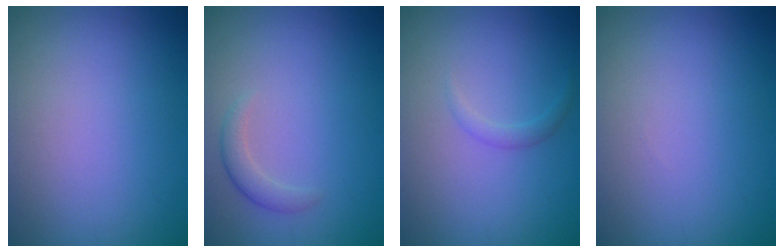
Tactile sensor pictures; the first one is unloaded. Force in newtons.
{"total": 1.5, "press": 1.5, "slide": 0.1}
{"total": 1.0, "press": 1.0, "slide": 0.1}
{"total": 0.0}